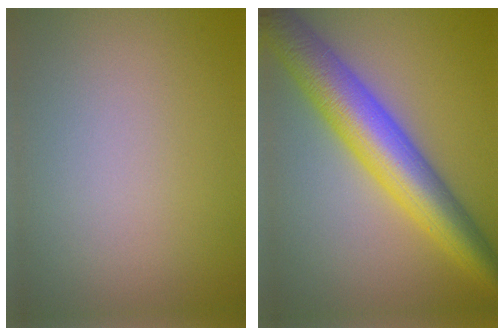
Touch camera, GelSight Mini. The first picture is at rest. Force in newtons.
{"total": 8.7, "press": 8.7, "slide": 0.1}